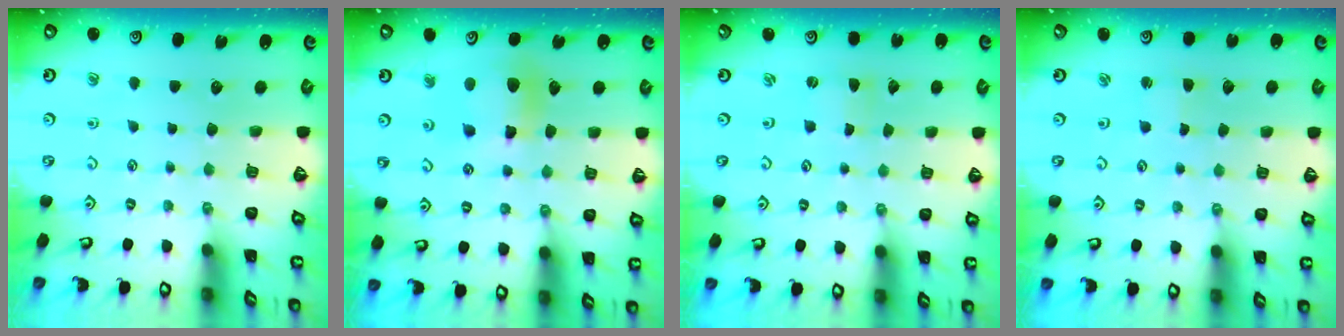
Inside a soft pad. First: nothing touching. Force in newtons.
{"total": 9.1, "press": 9.1, "slide": 1.0}
{"total": 1.0, "press": 1.0, "slide": 0.1}
{"total": 1.3, "press": 1.2, "slide": 0.3}